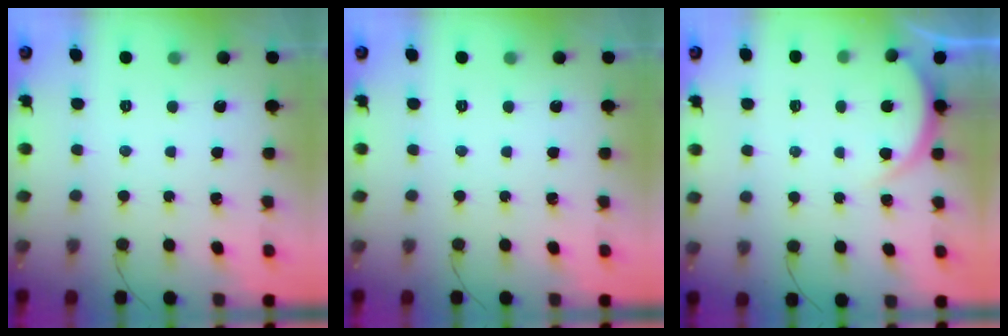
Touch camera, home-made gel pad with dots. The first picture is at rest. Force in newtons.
{"total": 0.0}
{"total": 3.3, "press": 3.3, "slide": 0.4}